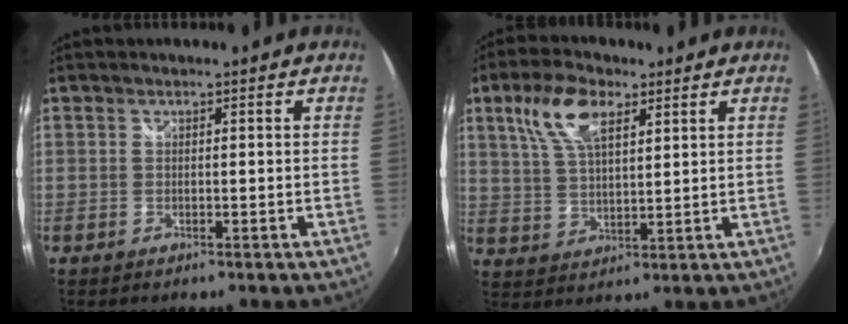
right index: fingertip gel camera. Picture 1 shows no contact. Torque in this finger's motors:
{"motor_torque": [0.59, 0.11, 0.52, 0.10]}